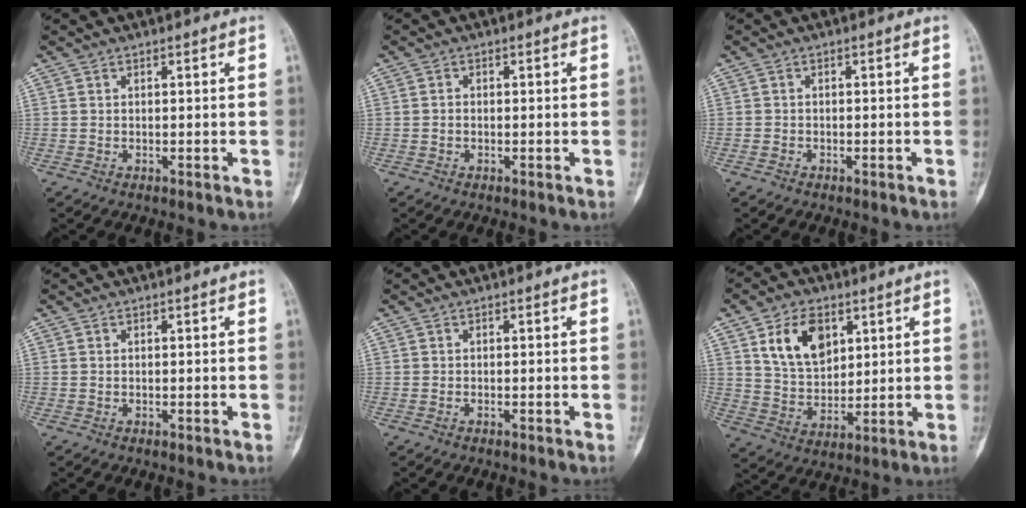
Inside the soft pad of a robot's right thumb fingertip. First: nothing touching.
{"total": 0.8, "force": [-0.1, 0.6, 0.5], "torque": [-0.008, 0.002, -0.004]}
{"total": 0.8, "force": [-0.6, 0.5, 0.0], "torque": [0.000, 0.003, -0.015]}
{"total": 0.0}
{"total": 0.0}
{"total": 11.6, "force": [4.9, 7.6, 7.3], "torque": [-0.101, -0.022, 0.098]}